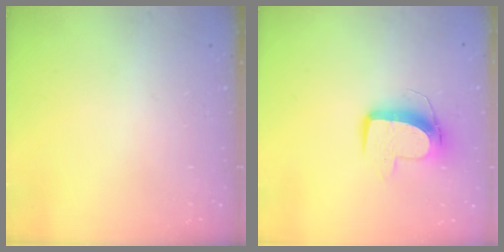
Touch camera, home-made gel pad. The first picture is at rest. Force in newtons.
{"total": 10.3, "press": 10.2, "slide": 1.1}